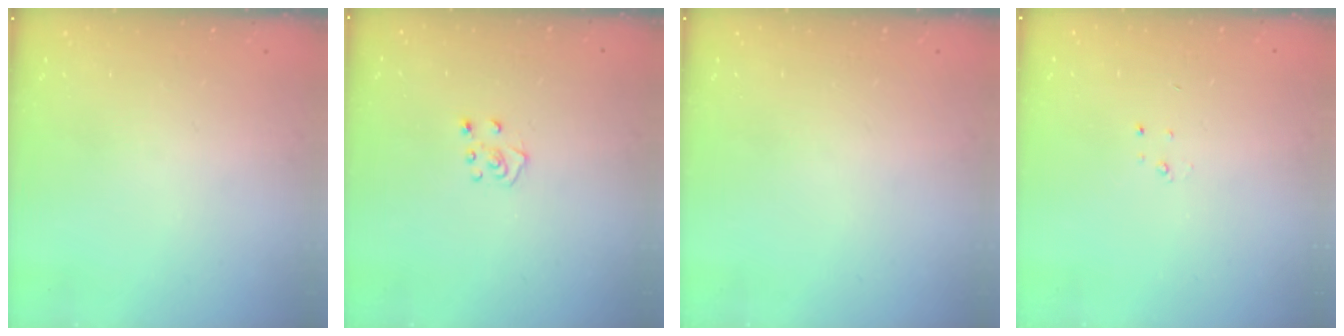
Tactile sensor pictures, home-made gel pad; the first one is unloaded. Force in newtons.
{"total": 4.6, "press": 4.6, "slide": 0.5}
{"total": 0.0}
{"total": 2.3, "press": 2.3, "slide": 0.3}